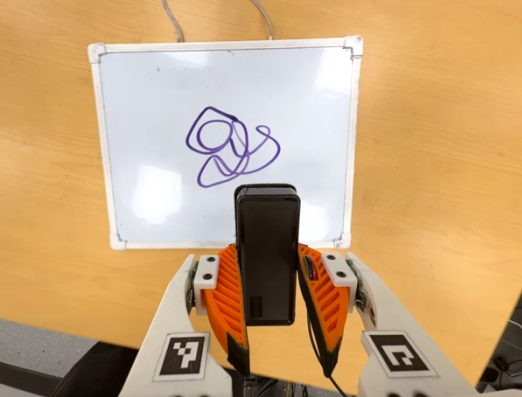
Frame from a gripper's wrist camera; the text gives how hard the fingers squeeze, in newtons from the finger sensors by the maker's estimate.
{"total": 4.4, "left": 3.2, "right": 5.6}